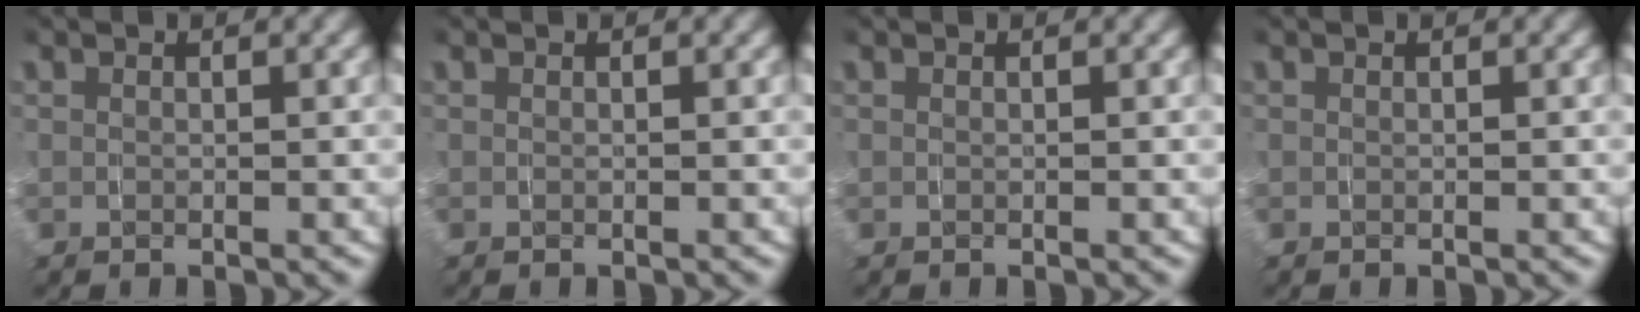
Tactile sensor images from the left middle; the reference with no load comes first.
{"total": 0.0}
{"total": 0.0}
{"total": 0.0}